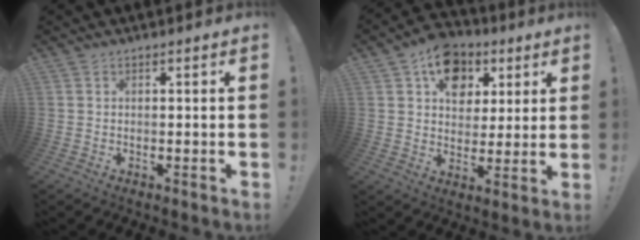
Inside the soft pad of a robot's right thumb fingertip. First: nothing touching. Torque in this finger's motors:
{"motor_torque": [0.17, 2.14, 0.71, 0.28, 0.32]}